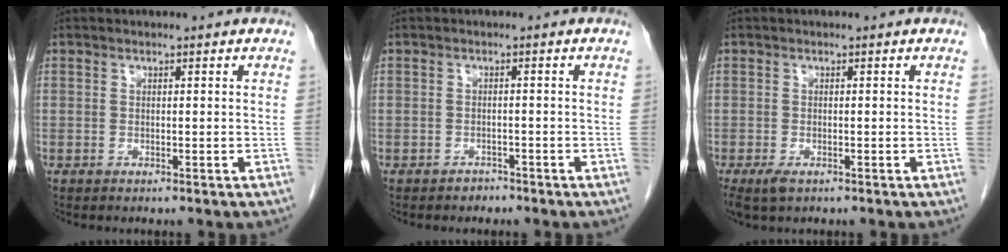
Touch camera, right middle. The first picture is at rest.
{"total": 1.3, "force": [-1.1, 0.7, 0.0], "torque": [-0.004, 0.002, -0.020]}
{"total": 2.6, "force": [-1.5, 1.1, 1.8], "torque": [-0.042, -0.007, -0.020]}